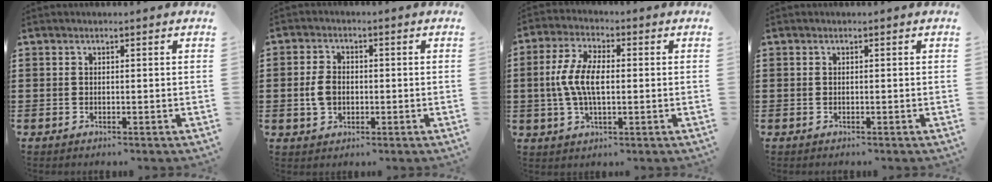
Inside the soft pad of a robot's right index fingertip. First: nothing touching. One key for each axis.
{"total": 4.1, "fx": -0.4, "fy": 2.8, "fz": 3.0, "tx": -0.075, "ty": 0.001, "tz": -0.012}
{"total": 7.4, "fx": -0.2, "fy": 3.1, "fz": 6.7, "tx": -0.156, "ty": -0.003, "tz": -0.014}
{"total": 0.0}